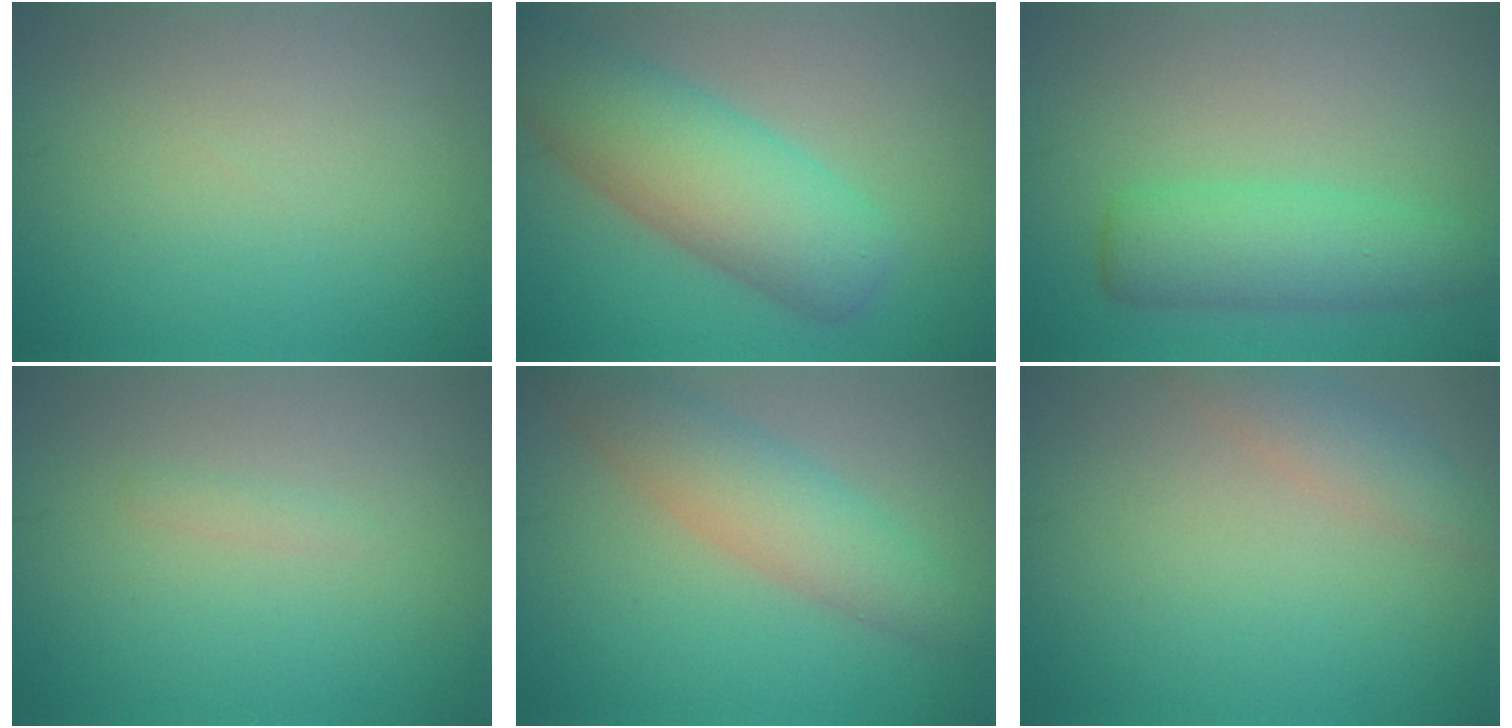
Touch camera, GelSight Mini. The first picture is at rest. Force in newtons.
{"total": 7.8, "press": 7.8, "slide": 0.3}
{"total": 4.5, "press": 4.5, "slide": 0.1}
{"total": 0.7, "press": 0.7, "slide": 0.0}
{"total": 4.7, "press": 4.7, "slide": 0.3}
{"total": 2.6, "press": 2.6, "slide": 0.1}